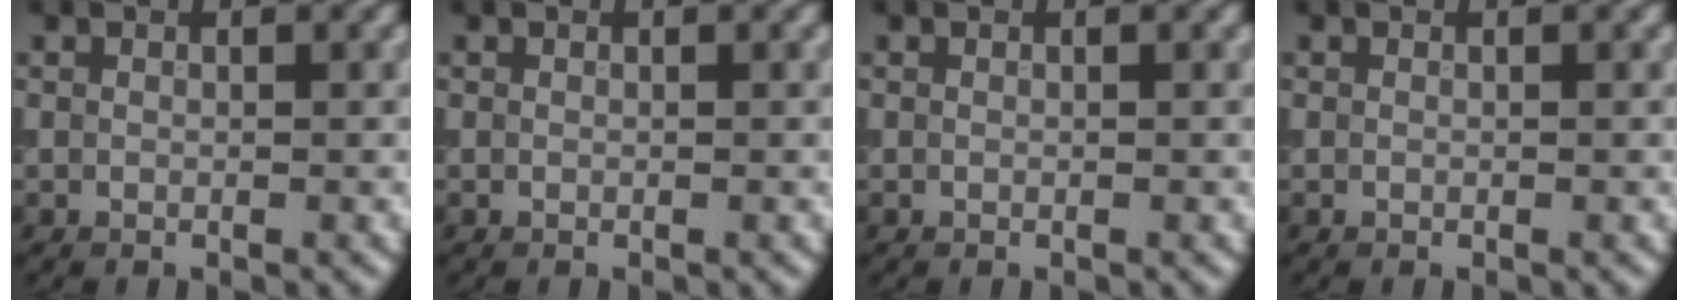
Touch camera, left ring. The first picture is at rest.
{"total": 0.0}
{"total": 0.0}
{"total": 0.0}